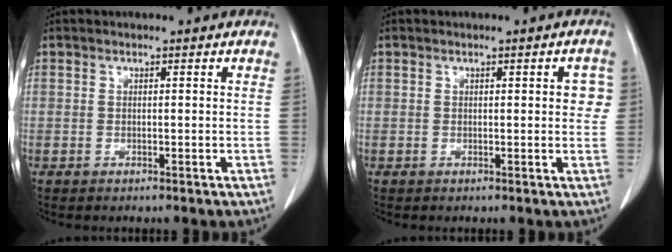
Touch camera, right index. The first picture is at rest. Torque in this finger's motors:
{"motor_torque": [0.44, 0.06, 0.03, 0.02]}